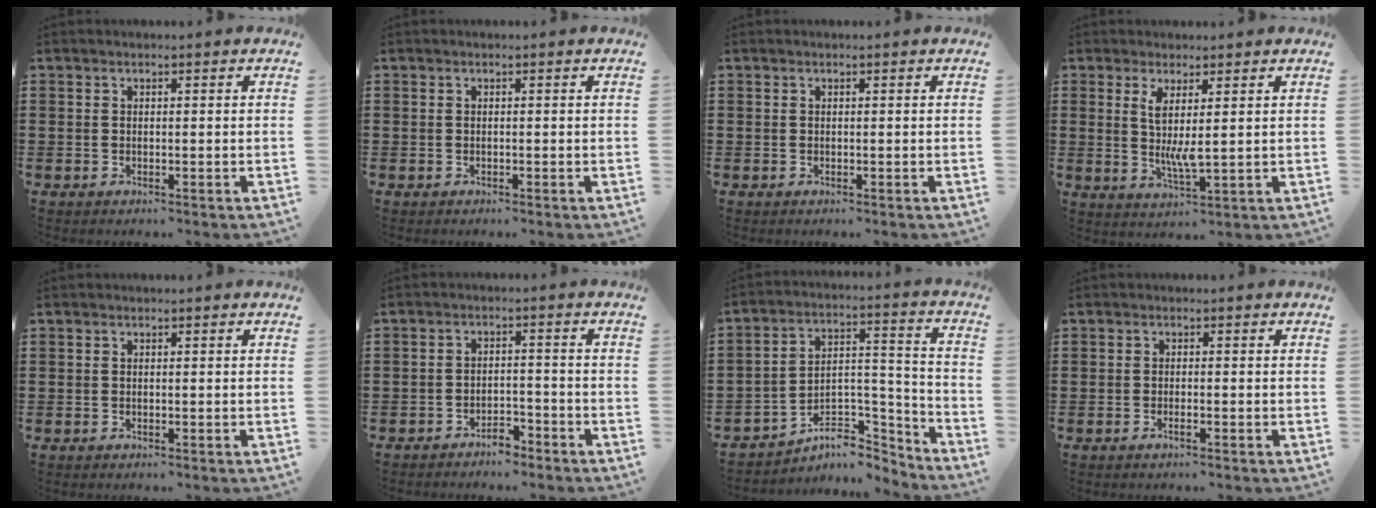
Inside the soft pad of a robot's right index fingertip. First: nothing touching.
{"total": 0.0}
{"total": 0.0}
{"total": 4.3, "force": [1.3, 0.6, 4.0], "torque": [-0.081, -0.009, 0.025]}
{"total": 0.0}
{"total": 3.1, "force": [-3.0, 0.7, 0.4], "torque": [-0.013, 0.003, -0.062]}
{"total": 6.7, "force": [-5.5, 3.3, 2.1], "torque": [-0.032, 0.011, -0.104]}
{"total": 0.8, "force": [-0.5, 0.1, 0.6], "torque": [-0.012, -0.004, -0.009]}